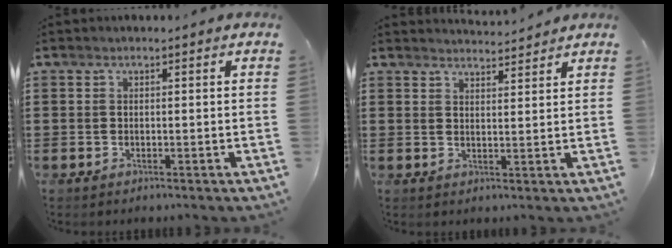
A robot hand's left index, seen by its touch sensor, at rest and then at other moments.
{"total": 2.7, "force": [2.7, 0.0, 0.1], "torque": [-0.009, -0.010, 0.051]}